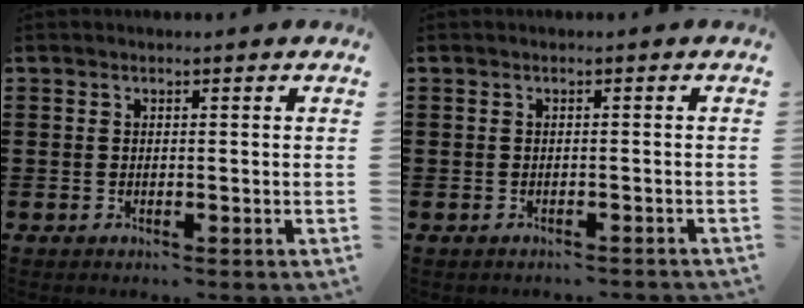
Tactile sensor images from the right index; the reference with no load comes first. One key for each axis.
{"total": 0.9, "fx": -0.8, "fy": 0.0, "fz": 0.1, "tx": -0.005, "ty": -0.003, "tz": -0.017}